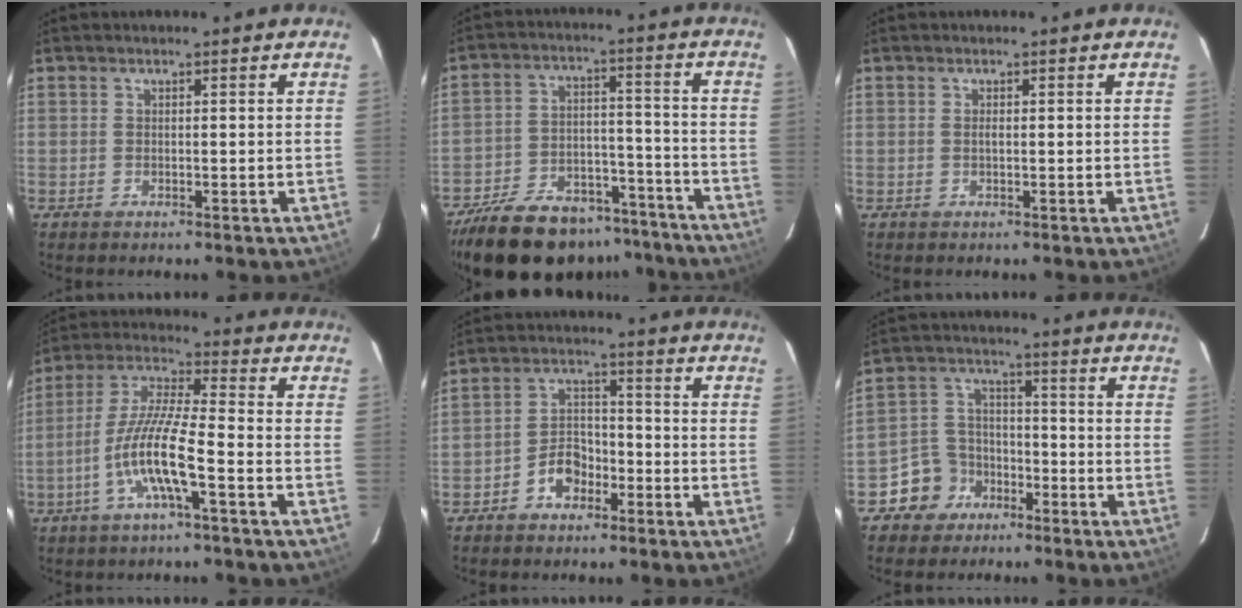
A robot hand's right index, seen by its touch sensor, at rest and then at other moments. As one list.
[{"total": 24.3, "force": [-19.5, 10.2, 10.2], "torque": [-0.213, 0.019, -0.274]}, {"total": 0.6, "force": [0.0, 0.2, 0.5], "torque": [-0.011, 0.001, -0.001]}, {"total": 11.1, "force": [-4.4, 0.9, 10.2], "torque": [-0.213, 0.001, -0.088]}, {"total": 6.0, "force": [-3.5, 3.9, 2.8], "torque": [-0.055, 0.023, -0.055]}, {"total": 8.1, "force": [-5.0, 6.4, 0.7], "torque": [-0.031, 0.036, -0.085]}]